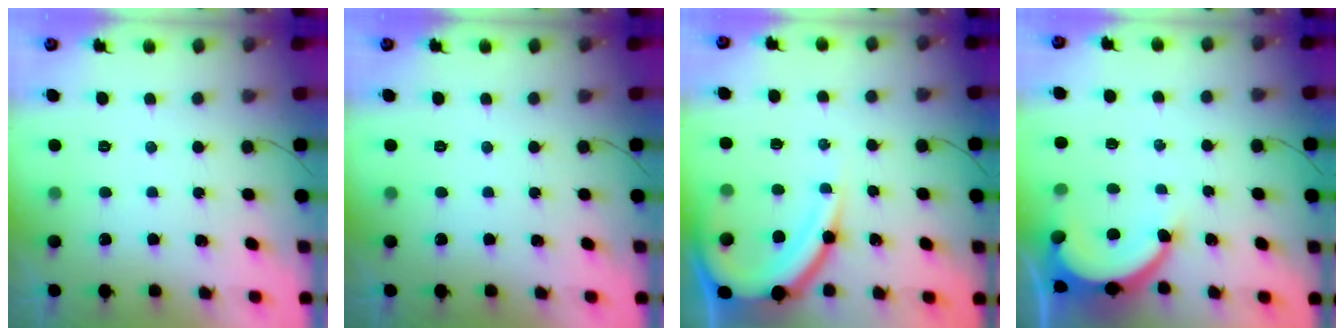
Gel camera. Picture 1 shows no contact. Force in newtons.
{"total": 0.0}
{"total": 12.4, "press": 12.4, "slide": 1.3}
{"total": 9.0, "press": 8.9, "slide": 0.7}